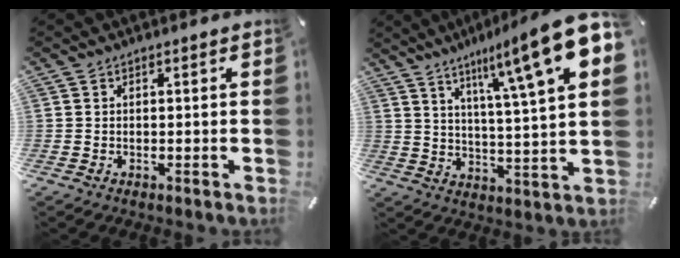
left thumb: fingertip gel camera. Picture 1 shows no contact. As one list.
[{"total": 17.5, "force": [9.7, 2.9, 14.2], "torque": [-0.223, -0.052, 0.142]}]